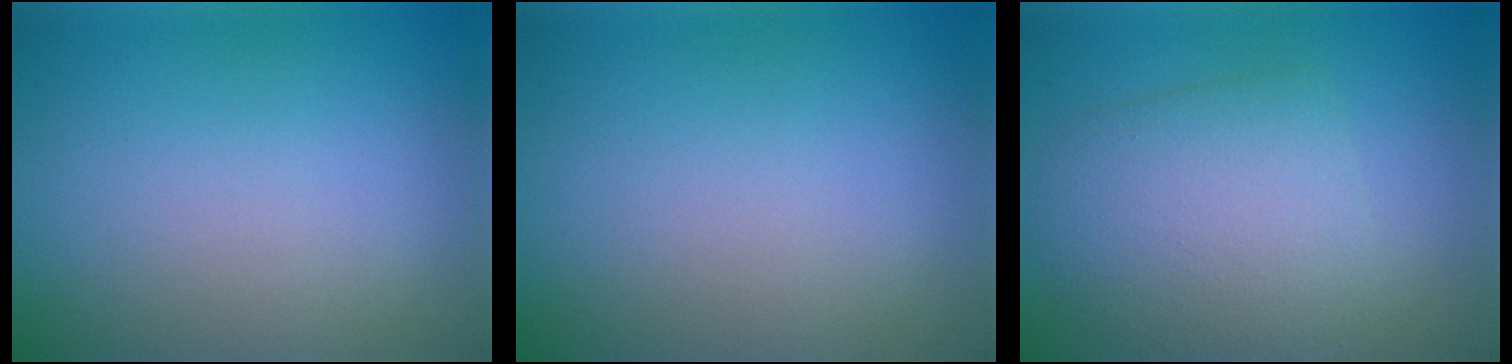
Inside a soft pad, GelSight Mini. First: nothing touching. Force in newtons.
{"total": 0.0}
{"total": 5.2, "press": 5.2, "slide": 0.3}